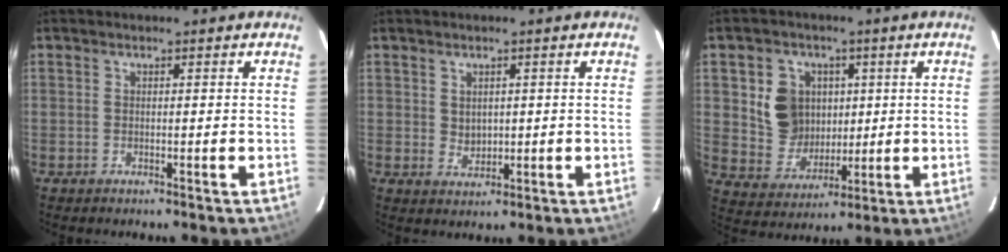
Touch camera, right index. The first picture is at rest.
{"total": 2.4, "force": [0.8, 2.0, 1.0], "torque": [-0.013, 0.002, 0.020]}
{"total": 10.0, "force": [2.2, 9.0, 4.0], "torque": [-0.098, 0.018, 0.055]}